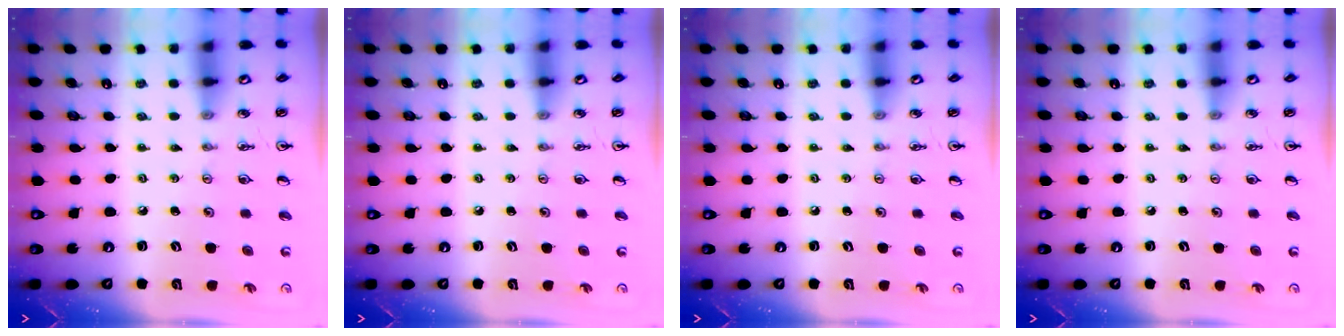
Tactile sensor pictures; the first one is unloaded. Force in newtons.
{"total": 0.0}
{"total": 0.0}
{"total": 0.0}